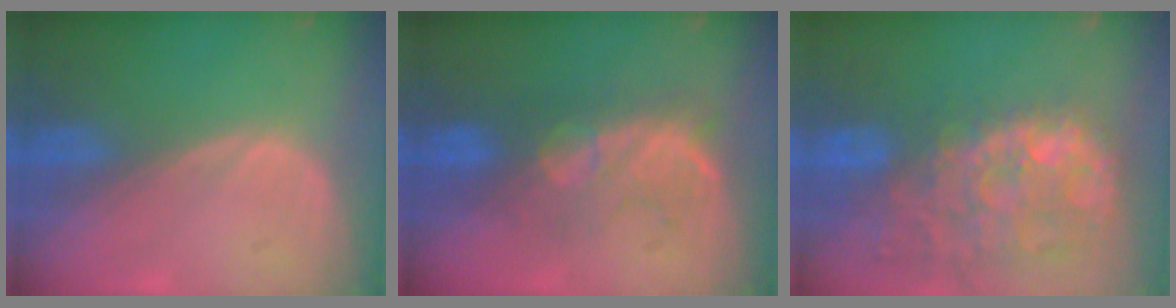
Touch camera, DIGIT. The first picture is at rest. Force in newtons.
{"total": 7.7, "press": 7.5, "slide": 1.3}
{"total": 14.7, "press": 11.9, "slide": 8.7}